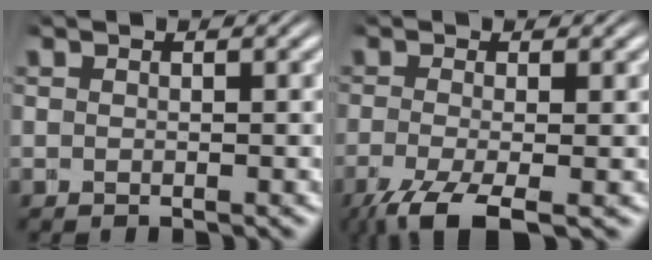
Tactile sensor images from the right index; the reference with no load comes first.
{"total": 5.5, "force": [-3.7, 1.9, 3.6], "torque": [-0.078, -0.041, -0.035]}